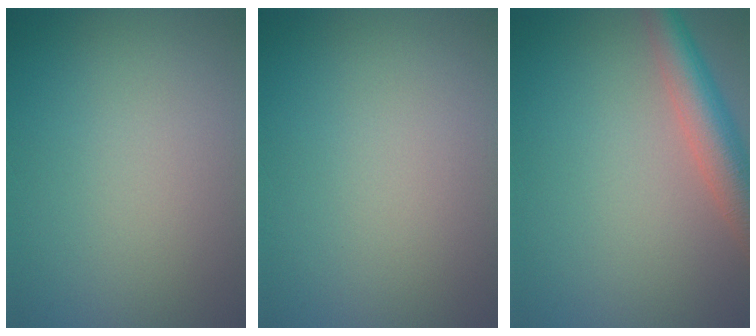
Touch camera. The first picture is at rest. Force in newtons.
{"total": 0.0}
{"total": 5.2, "press": 5.2, "slide": 0.3}